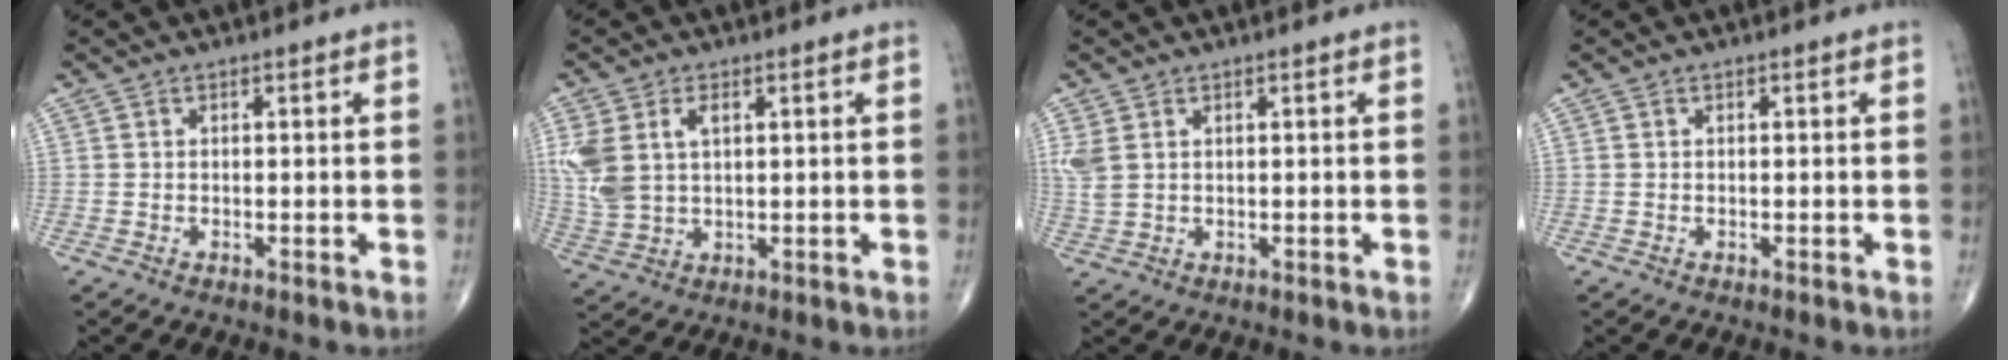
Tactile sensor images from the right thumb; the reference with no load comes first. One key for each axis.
{"total": 9.1, "fx": 2.5, "fy": 5.5, "fz": 6.8, "tx": -0.158, "ty": 0.006, "tz": 0.060}
{"total": 3.3, "fx": 1.3, "fy": 2.1, "fz": 2.3, "tx": -0.066, "ty": 0.004, "tz": 0.034}
{"total": 0.0}